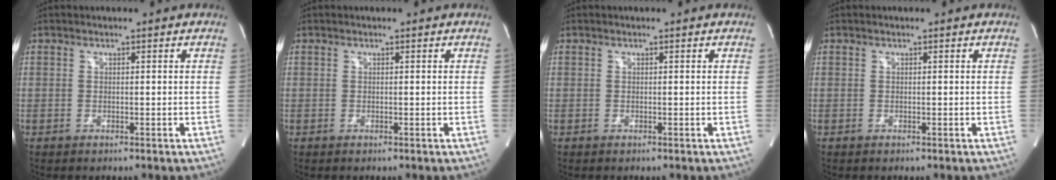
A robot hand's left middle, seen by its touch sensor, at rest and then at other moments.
{"total": 0.0}
{"total": 0.0}
{"total": 0.0}